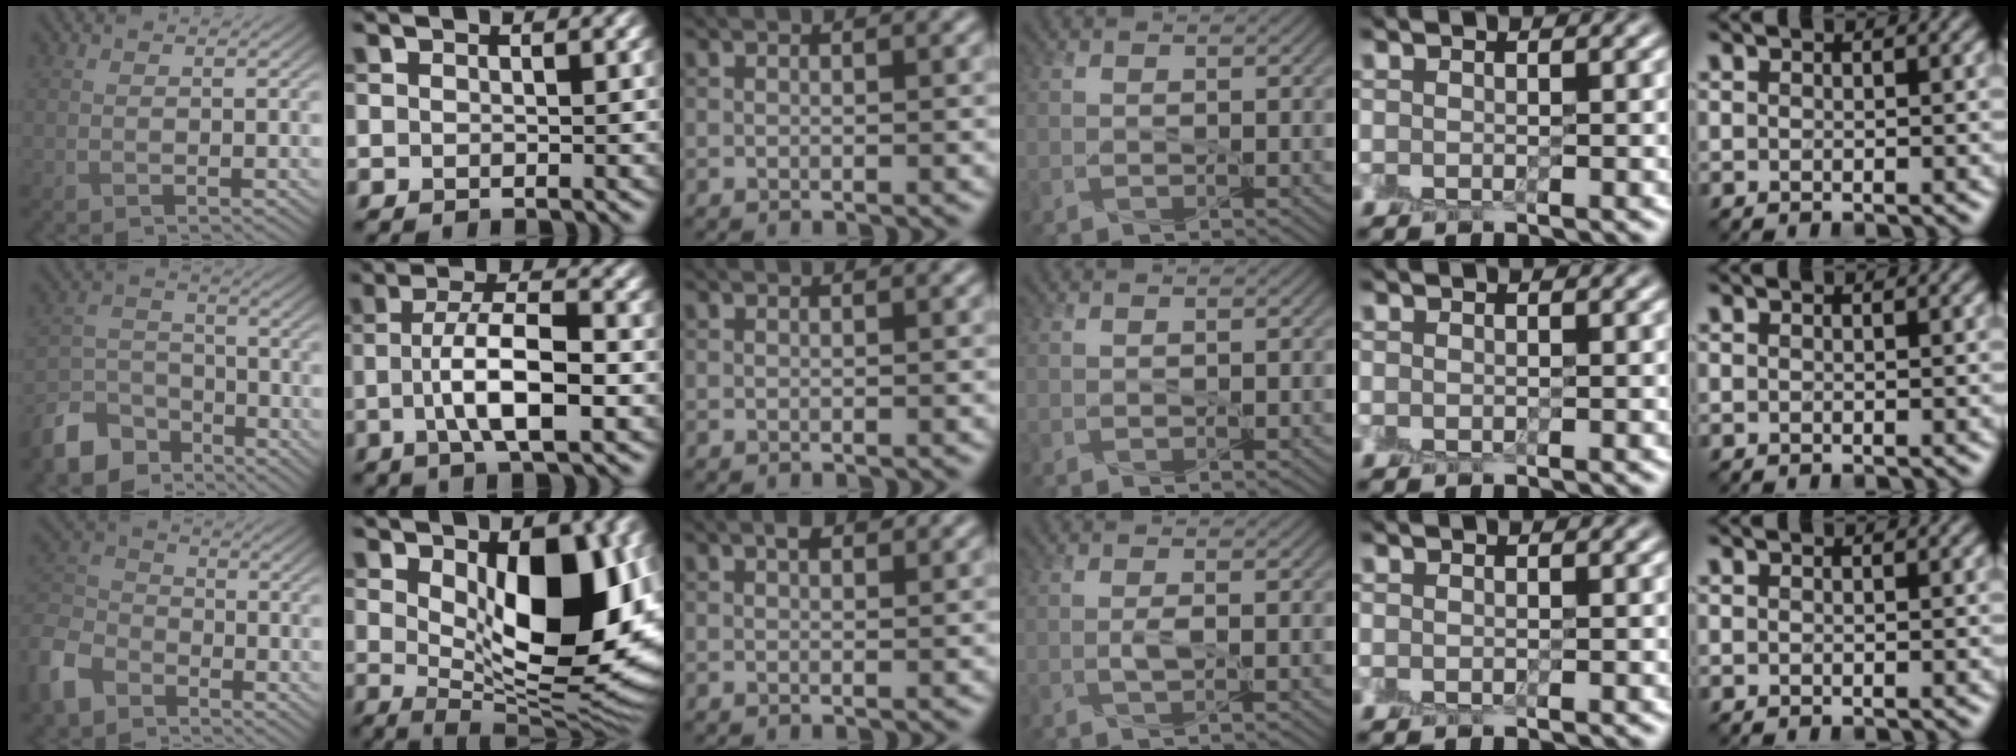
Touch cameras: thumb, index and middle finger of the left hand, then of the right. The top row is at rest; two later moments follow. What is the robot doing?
{"motion": "peel", "object": "lint roller sheet"}